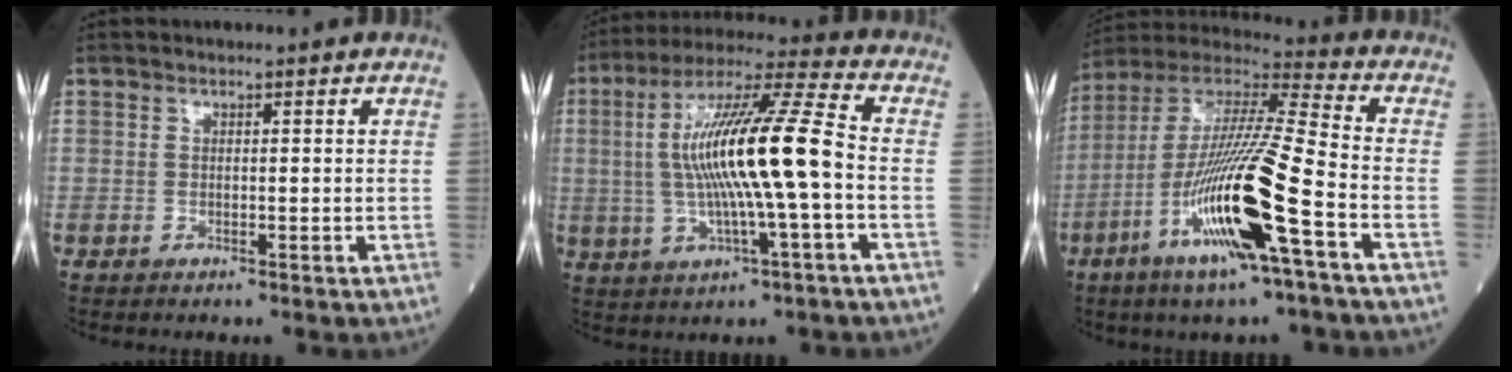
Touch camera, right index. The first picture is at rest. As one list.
[{"total": 16.4, "force": [-0.6, 0.7, 16.4], "torque": [-0.304, 0.016, -0.016]}, {"total": 20.5, "force": [-7.4, 0.9, 19.0], "torque": [-0.398, -0.026, -0.146]}]